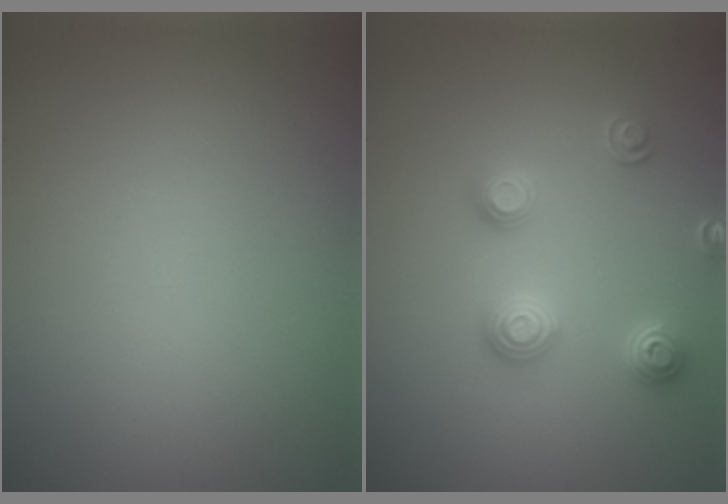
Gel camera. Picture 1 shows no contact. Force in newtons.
{"total": 2.9, "press": 2.7, "slide": 1.1}